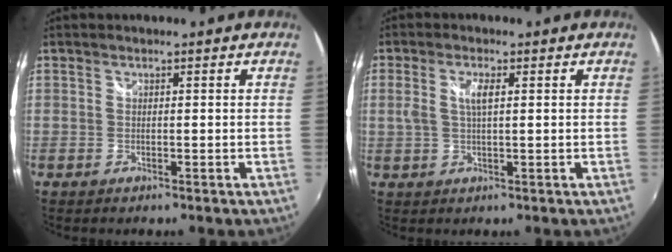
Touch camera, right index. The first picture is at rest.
{"total": 3.7, "force": [0.8, 1.1, 3.4], "torque": [-0.068, 0.001, 0.016]}